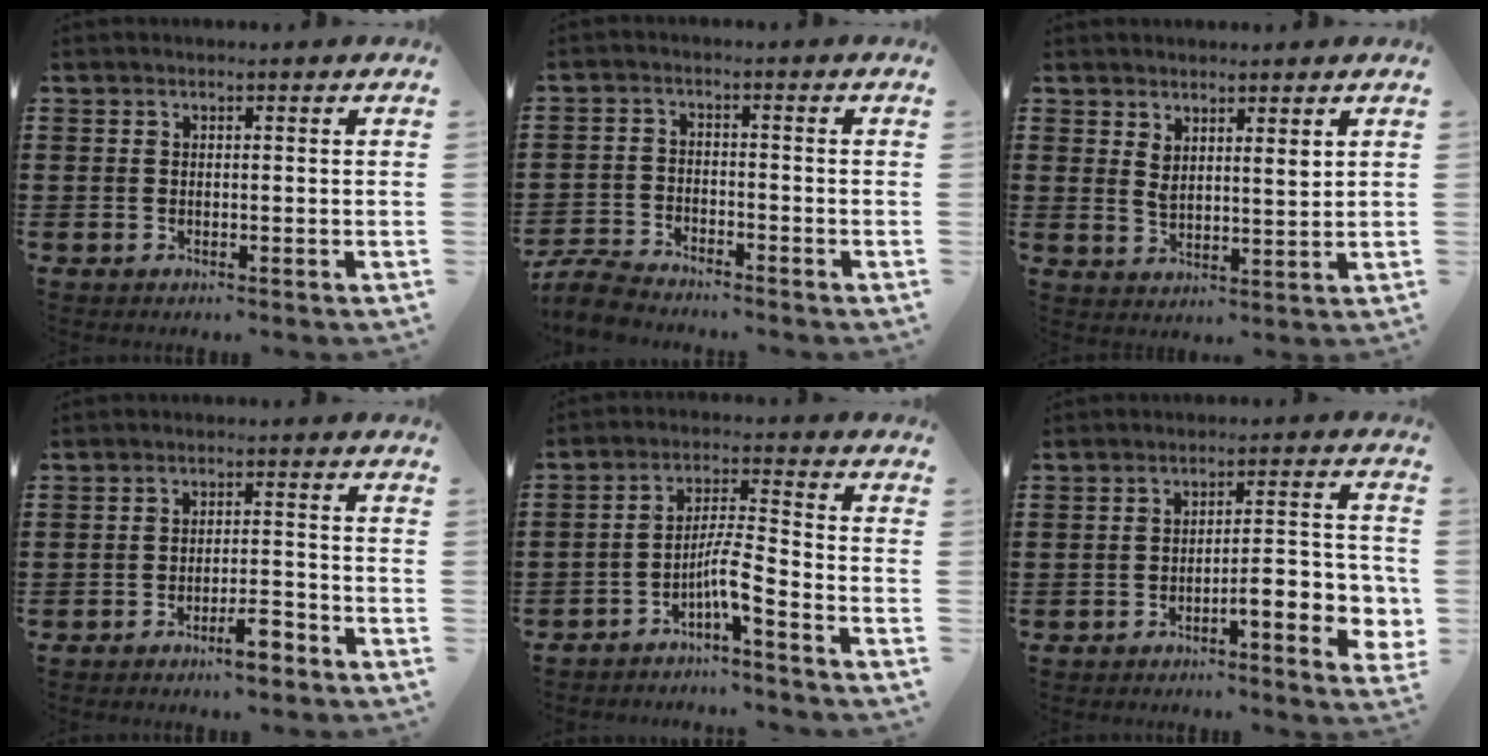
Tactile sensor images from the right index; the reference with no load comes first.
{"total": 4.8, "force": [-4.6, 0.8, 1.1], "torque": [-0.041, -0.002, -0.097]}
{"total": 3.3, "force": [2.7, 1.0, 1.6], "torque": [-0.038, -0.003, 0.049]}
{"total": 4.5, "force": [-3.4, 1.0, 2.8], "torque": [-0.043, 0.007, -0.061]}
{"total": 5.8, "force": [-3.7, 0.3, 4.4], "torque": [-0.087, -0.004, -0.074]}
{"total": 6.7, "force": [-2.6, 1.4, 6.1], "torque": [-0.081, -0.011, -0.046]}